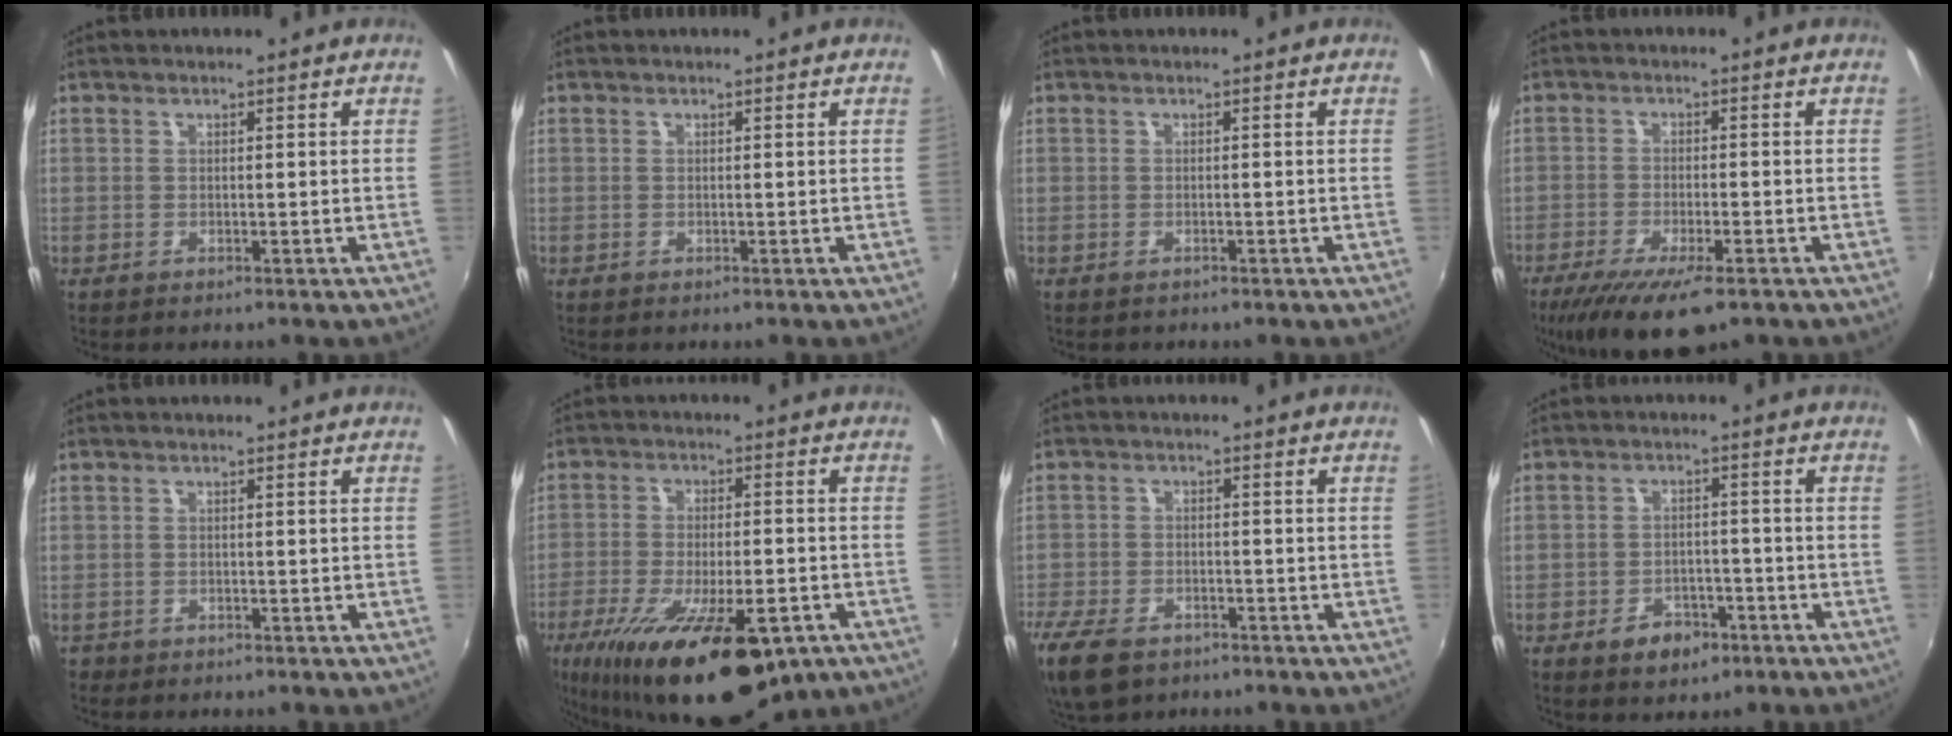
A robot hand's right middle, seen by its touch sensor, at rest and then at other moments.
{"total": 0.0}
{"total": 0.9, "force": [-0.7, 0.5, 0.1], "torque": [-0.005, -0.002, -0.011]}
{"total": 11.8, "force": [-8.0, 3.1, 8.2], "torque": [-0.172, -0.043, -0.134]}
{"total": 1.7, "force": [-1.1, 1.3, 0.3], "torque": [-0.011, -0.004, -0.018]}
{"total": 23.6, "force": [-14.0, 8.6, 16.9], "torque": [-0.322, -0.067, -0.212]}
{"total": 12.3, "force": [-8.0, 6.8, 6.3], "torque": [-0.175, -0.032, -0.148]}
{"total": 5.9, "force": [-3.5, 4.0, 2.6], "torque": [-0.060, 0.008, -0.041]}